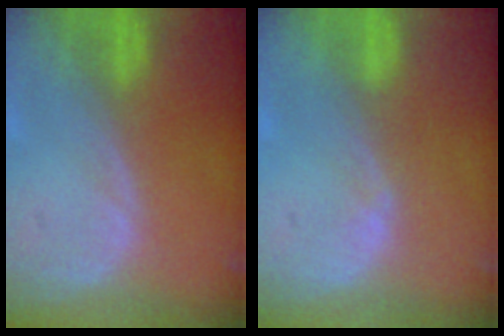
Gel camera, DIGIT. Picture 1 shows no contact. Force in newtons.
{"total": 0.7, "press": 0.7, "slide": 0.3}